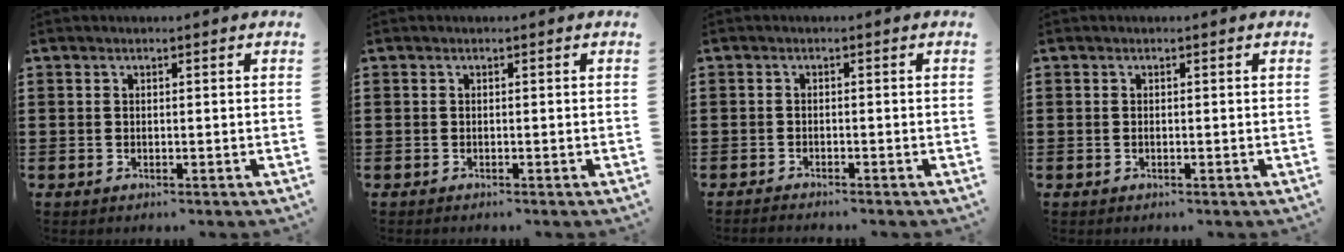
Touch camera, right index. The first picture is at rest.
{"total": 0.0}
{"total": 1.0, "force": [-1.0, -0.1, 0.0], "torque": [-0.001, 0.001, -0.020]}
{"total": 0.0}